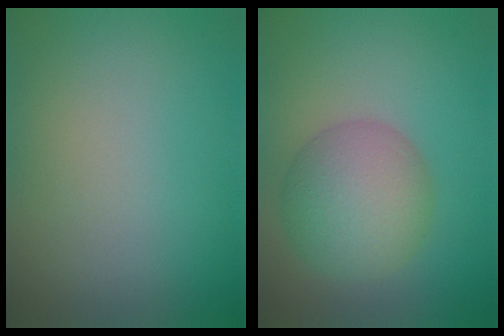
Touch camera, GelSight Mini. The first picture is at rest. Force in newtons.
{"total": 6.1, "press": 6.1, "slide": 0.2}